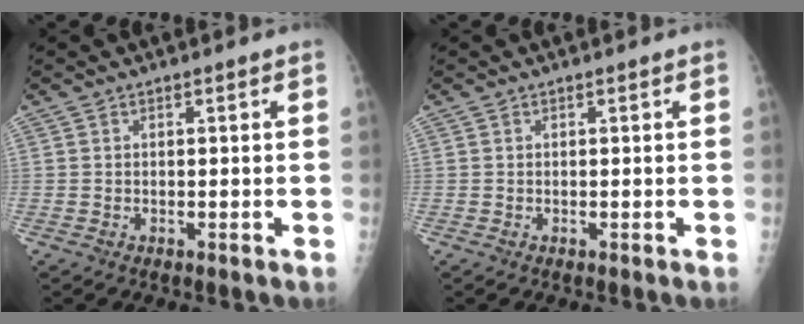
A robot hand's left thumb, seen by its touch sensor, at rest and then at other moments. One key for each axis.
{"total": 0.0}